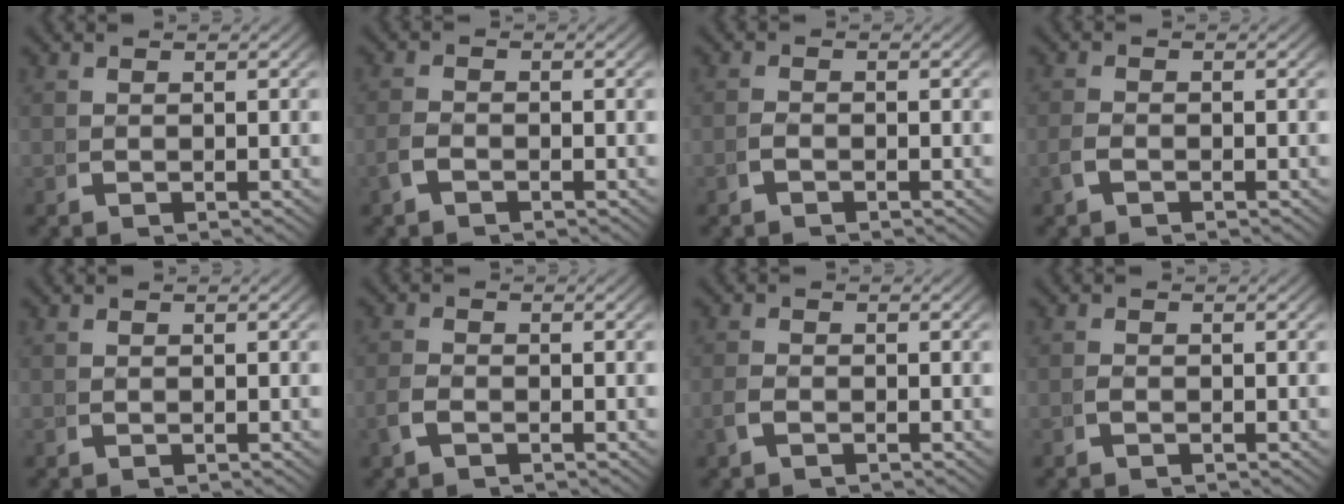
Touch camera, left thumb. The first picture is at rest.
{"total": 1.4, "force": [-1.0, 0.7, 0.7], "torque": [-0.020, -0.004, -0.020]}
{"total": 0.9, "force": [-0.7, 0.3, 0.4], "torque": [-0.011, -0.004, -0.015]}
{"total": 1.1, "force": [-0.8, 0.5, 0.6], "torque": [-0.020, -0.004, -0.015]}
{"total": 0.0}
{"total": 1.4, "force": [-0.9, 0.7, 0.8], "torque": [-0.026, -0.004, -0.019]}
{"total": 1.1, "force": [-0.8, 0.5, 0.6], "torque": [-0.020, -0.004, -0.015]}
{"total": 0.6, "force": [-0.5, 0.0, 0.2], "torque": [-0.008, -0.003, -0.009]}